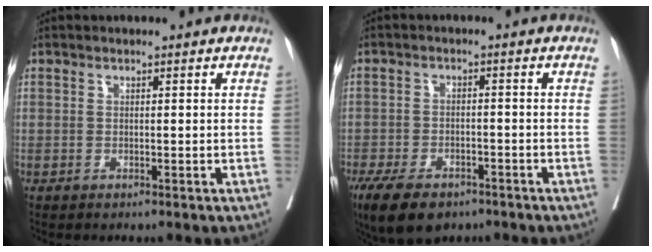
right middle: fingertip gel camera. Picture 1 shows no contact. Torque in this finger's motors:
{"motor_torque": [1.07, -1.02, 0.18, 0.10]}